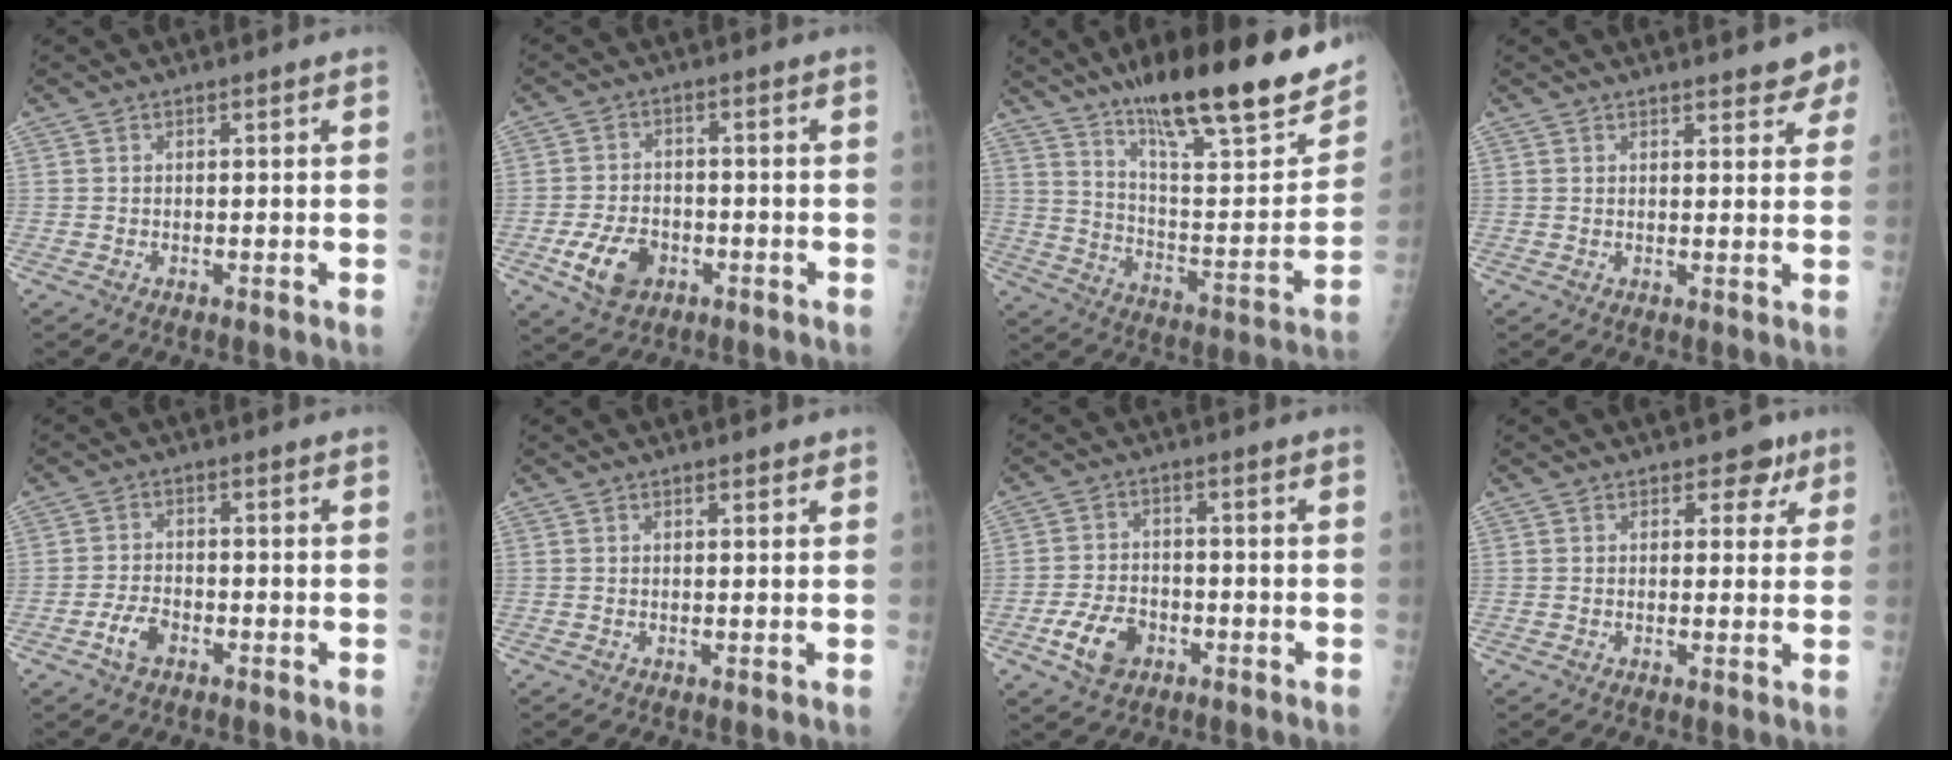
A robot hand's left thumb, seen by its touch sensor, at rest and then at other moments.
{"total": 7.8, "force": [-3.2, 5.4, 4.7], "torque": [-0.077, 0.011, -0.052]}
{"total": 28.2, "force": [18.7, 6.4, 20.1], "torque": [-0.276, -0.062, 0.297]}
{"total": 5.3, "force": [4.2, 1.7, 2.7], "torque": [-0.006, -0.016, 0.043]}
{"total": 3.9, "force": [-2.2, 2.1, 2.5], "torque": [-0.048, 0.015, -0.041]}
{"total": 1.2, "force": [0.9, 0.5, 0.6], "torque": [-0.006, -0.004, 0.010]}
{"total": 7.2, "force": [-3.2, 4.8, 4.2], "torque": [-0.070, 0.015, -0.057]}
{"total": 3.9, "force": [2.3, 2.7, 1.7], "torque": [0.010, -0.007, 0.025]}